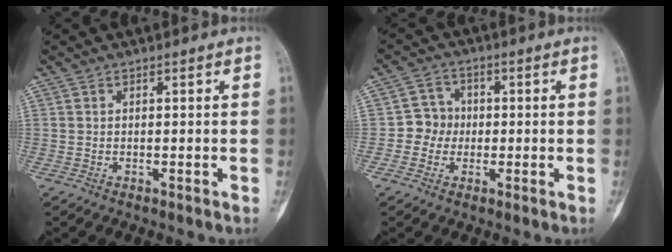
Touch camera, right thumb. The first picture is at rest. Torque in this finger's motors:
{"motor_torque": [0.17, 0.38, 0.18, -0.46, -0.03]}